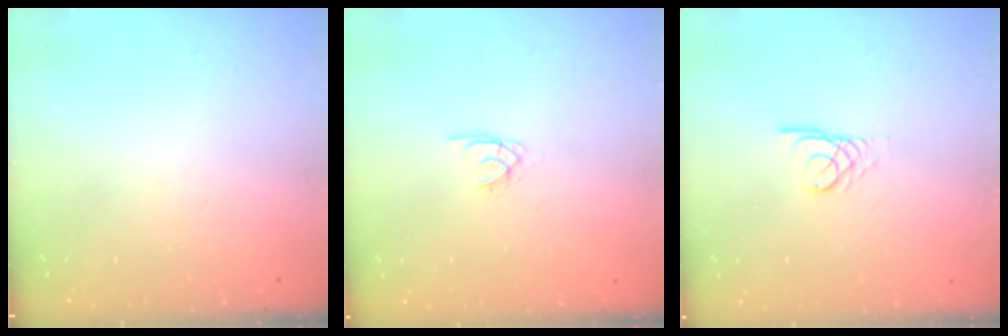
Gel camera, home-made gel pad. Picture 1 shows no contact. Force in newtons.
{"total": 1.5, "press": 1.4, "slide": 0.2}
{"total": 2.7, "press": 2.7, "slide": 0.1}